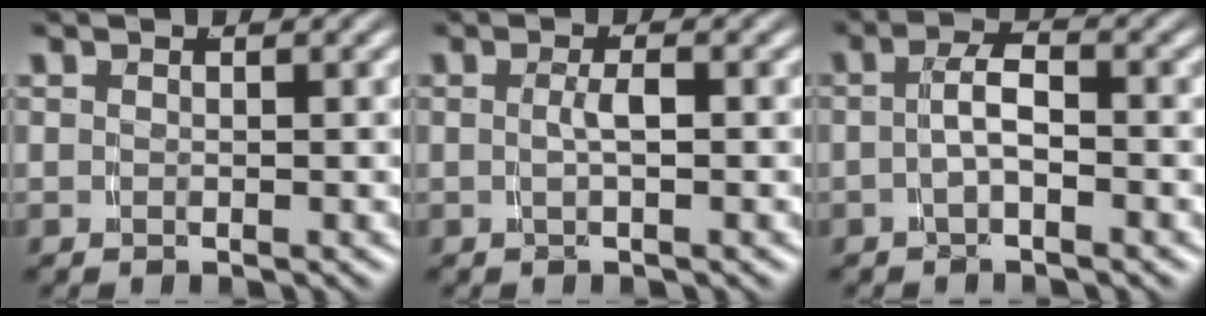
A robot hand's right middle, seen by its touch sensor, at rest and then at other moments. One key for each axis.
{"total": 1.6, "fx": -0.5, "fy": -0.2, "fz": 1.5, "tx": -0.027, "ty": -0.003, "tz": -0.003}
{"total": 2.7, "fx": -1.0, "fy": 0.6, "fz": 2.4, "tx": -0.037, "ty": 0.004, "tz": -0.017}